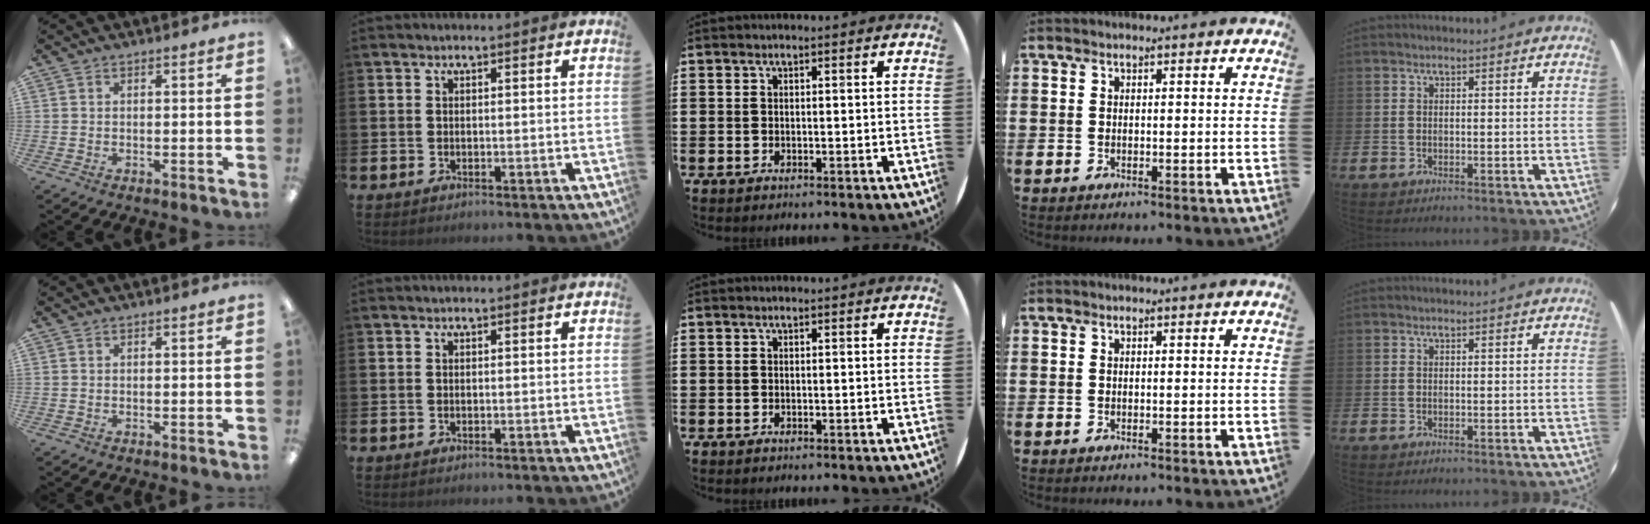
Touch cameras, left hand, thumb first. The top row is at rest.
{}